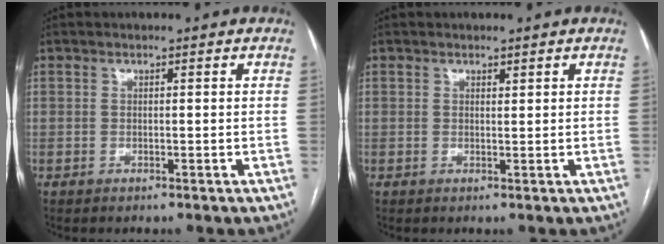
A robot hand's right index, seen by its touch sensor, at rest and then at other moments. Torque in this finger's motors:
{"motor_torque": [-0.27, 0.10, 0.08, 0.00]}